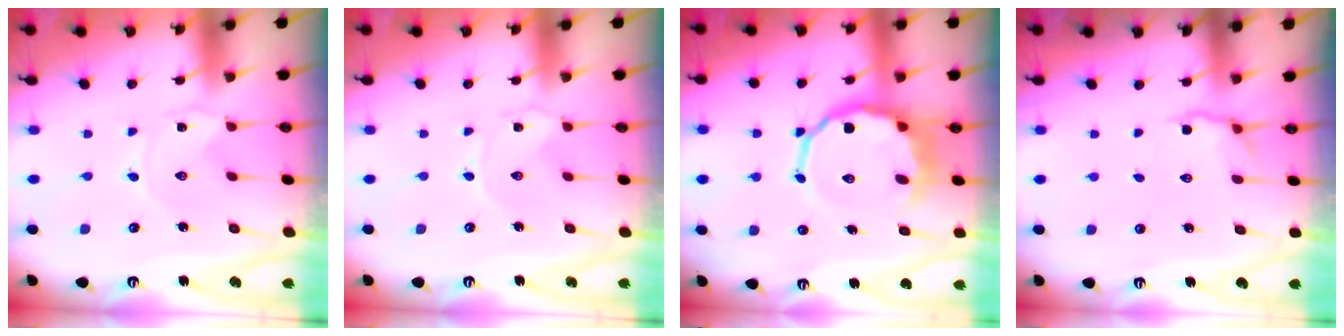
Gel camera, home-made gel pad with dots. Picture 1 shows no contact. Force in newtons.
{"total": 0.0}
{"total": 12.0, "press": 11.5, "slide": 3.5}
{"total": 3.5, "press": 3.2, "slide": 1.5}